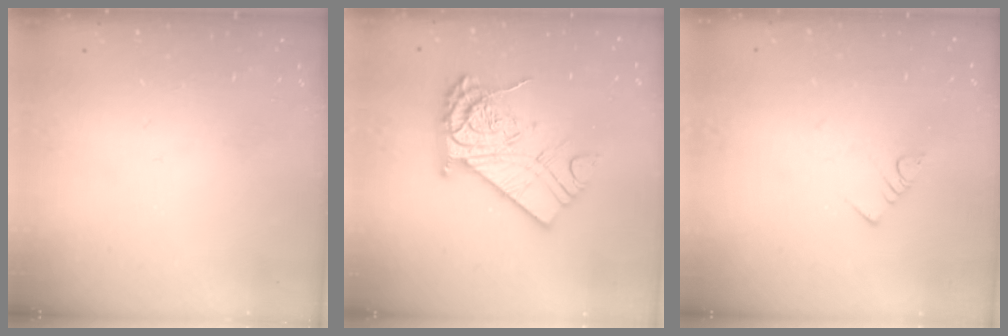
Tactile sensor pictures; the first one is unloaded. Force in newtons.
{"total": 14.5, "press": 14.4, "slide": 1.6}
{"total": 2.8, "press": 2.7, "slide": 0.4}